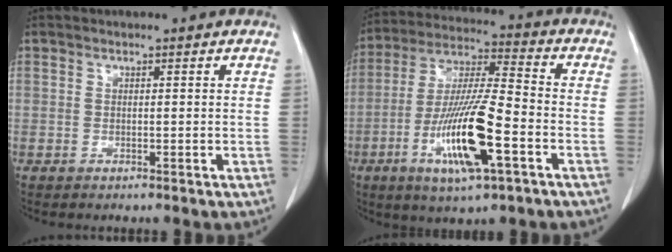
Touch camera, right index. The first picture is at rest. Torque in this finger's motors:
{"motor_torque": [2.14, 0.00, 1.05, 0.21]}